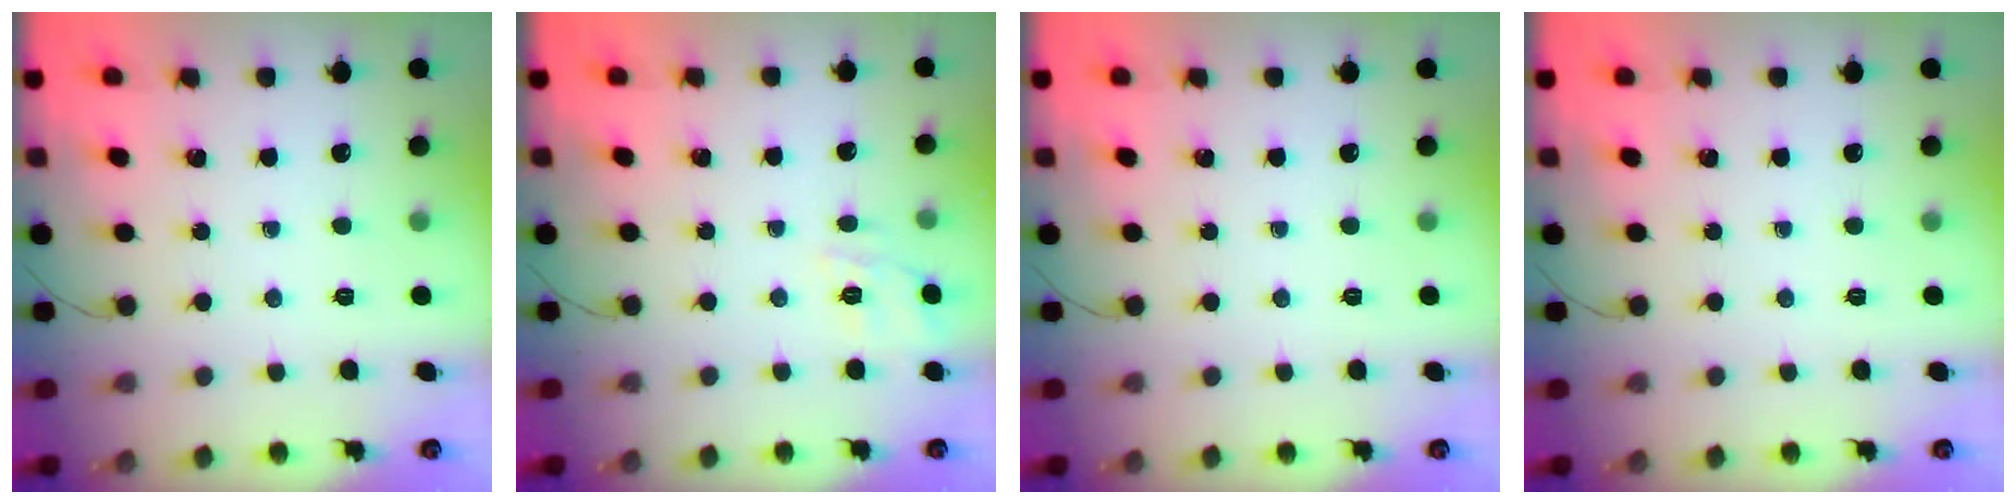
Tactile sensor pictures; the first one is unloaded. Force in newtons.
{"total": 8.7, "press": 8.6, "slide": 1.5}
{"total": 0.0}
{"total": 0.0}